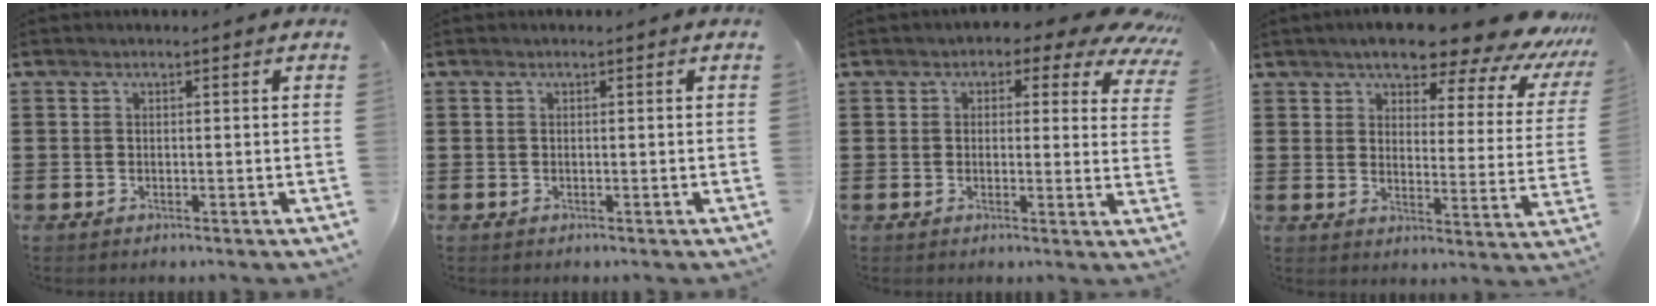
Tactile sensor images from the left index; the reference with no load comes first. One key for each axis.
{"total": 0.0}
{"total": 3.4, "fx": 2.1, "fy": 1.9, "fz": 1.9, "tx": -0.026, "ty": -0.015, "tz": 0.027}
{"total": 9.6, "fx": 8.3, "fy": 1.7, "fz": 4.5, "tx": -0.090, "ty": -0.053, "tz": 0.137}